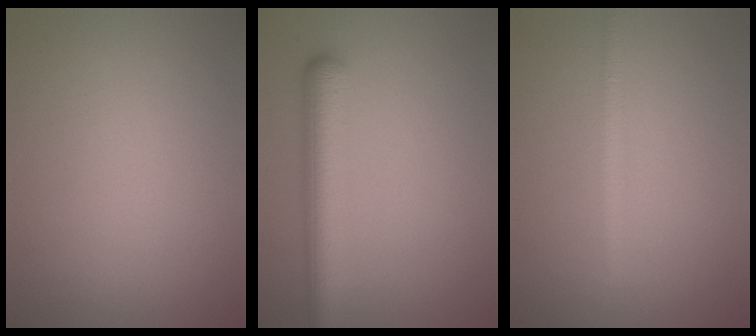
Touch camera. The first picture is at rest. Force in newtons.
{"total": 5.3, "press": 5.3, "slide": 0.2}
{"total": 1.6, "press": 1.6, "slide": 0.0}